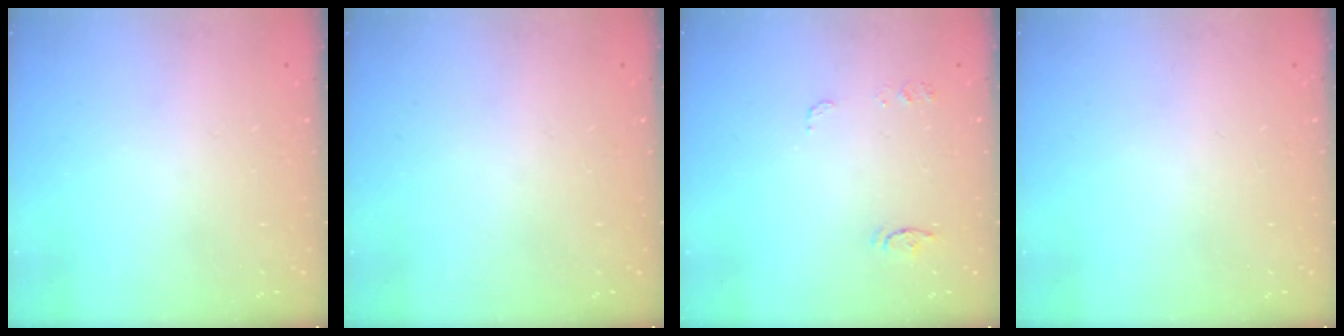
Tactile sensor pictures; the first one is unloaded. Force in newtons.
{"total": 0.0}
{"total": 6.9, "press": 6.9, "slide": 0.5}
{"total": 0.0}